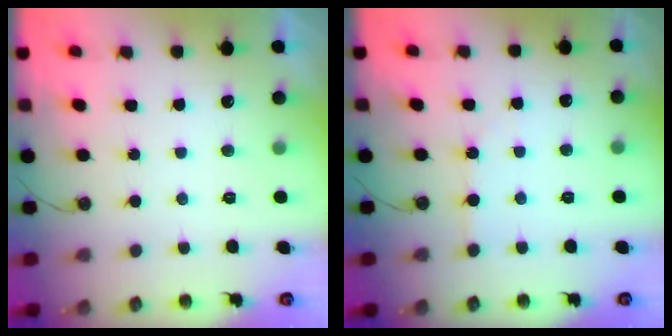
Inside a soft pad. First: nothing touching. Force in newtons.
{"total": 2.7, "press": 2.7, "slide": 0.4}